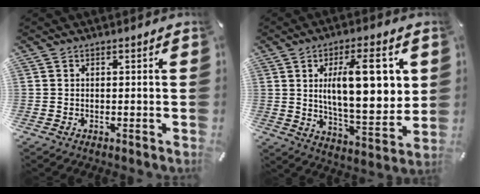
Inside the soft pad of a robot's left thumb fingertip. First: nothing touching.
{"total": 18.4, "force": [5.1, 7.2, 16.1], "torque": [-0.251, -0.010, 0.075]}